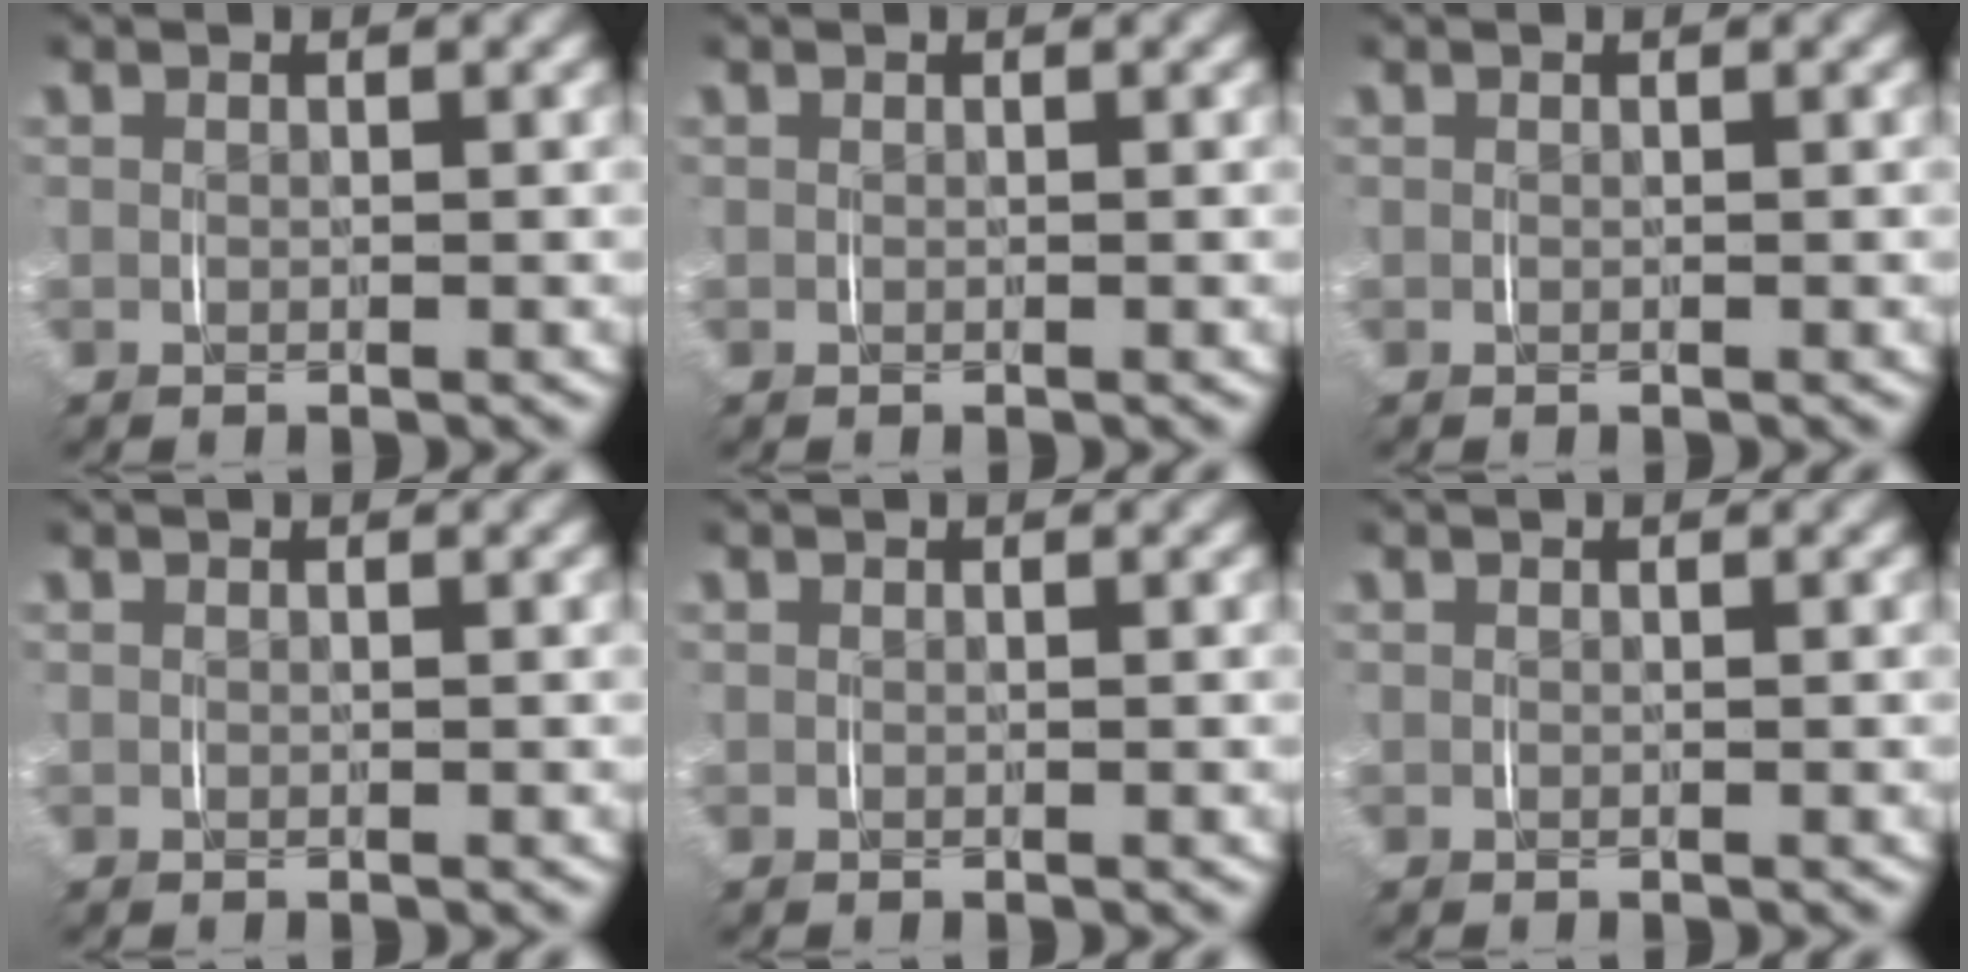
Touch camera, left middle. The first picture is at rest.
{"total": 0.0}
{"total": 0.0}
{"total": 0.0}
{"total": 0.0}
{"total": 0.0}